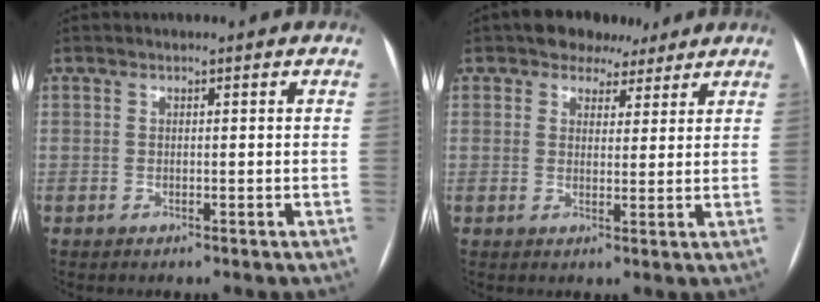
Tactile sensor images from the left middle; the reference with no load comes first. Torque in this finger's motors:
{"motor_torque": [0.11, -0.10, 0.03, 0.01]}